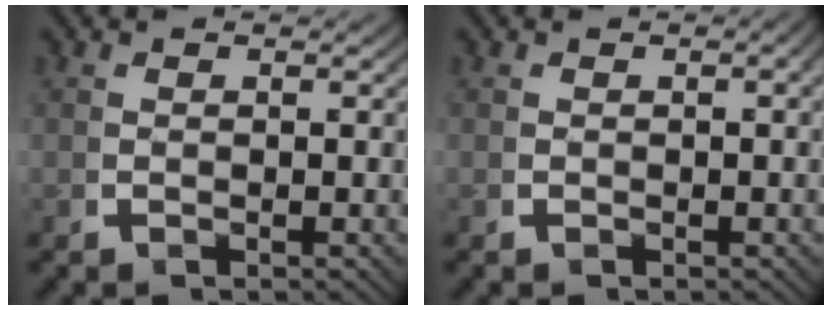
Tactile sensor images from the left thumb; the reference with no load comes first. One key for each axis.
{"total": 0.8, "fx": -0.2, "fy": 0.3, "fz": 0.7, "tx": -0.009, "ty": 0.003, "tz": -0.004}